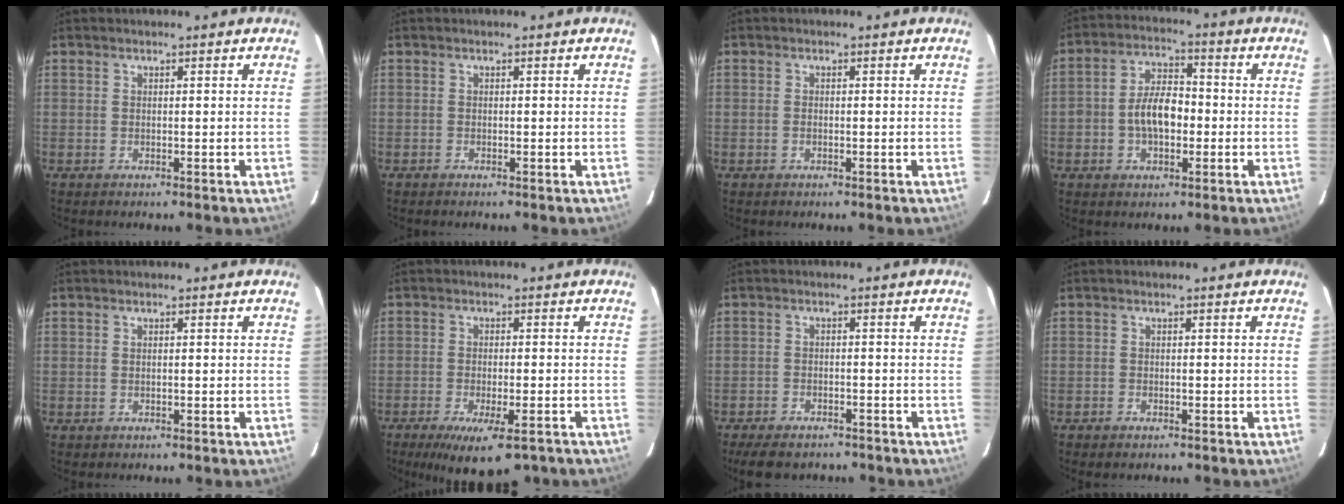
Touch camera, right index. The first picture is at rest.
{"total": 0.0}
{"total": 0.7, "force": [-0.3, 0.5, 0.3], "torque": [-0.007, -0.002, -0.006]}
{"total": 8.0, "force": [-1.5, 4.8, 6.3], "torque": [-0.117, 0.021, -0.022]}
{"total": 0.0}
{"total": 11.7, "force": [-8.0, 3.4, 7.7], "torque": [-0.152, -0.033, -0.120]}
{"total": 9.0, "force": [-7.4, 3.6, 3.7], "torque": [-0.092, -0.013, -0.113]}
{"total": 1.1, "force": [-1.0, 0.4, 0.3], "torque": [-0.013, 0.000, -0.019]}